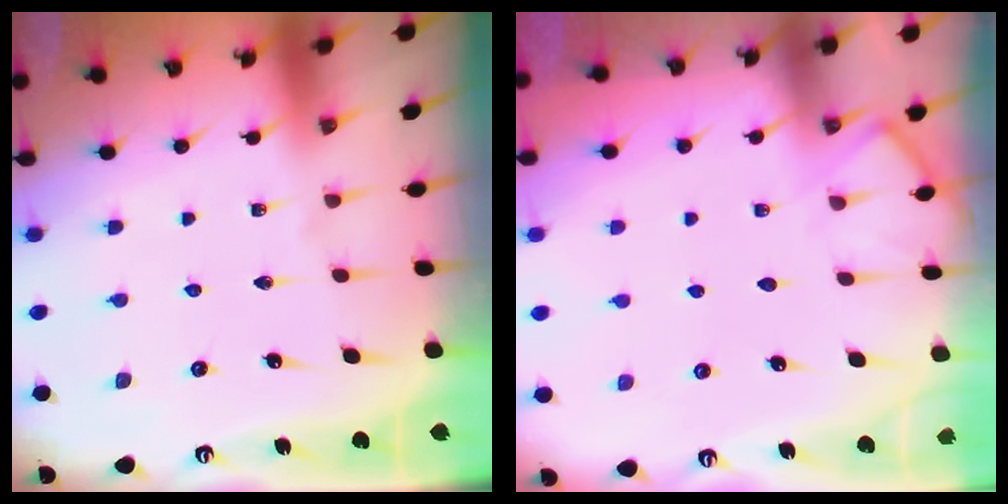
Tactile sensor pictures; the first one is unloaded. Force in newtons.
{"total": 5.9, "press": 5.9, "slide": 0.7}